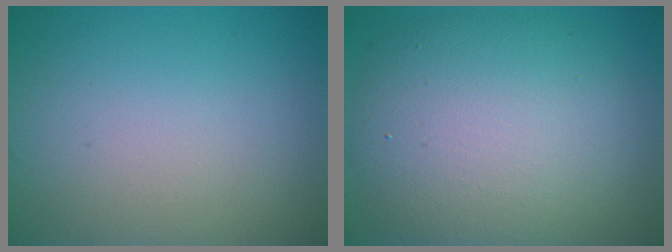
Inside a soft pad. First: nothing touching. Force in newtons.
{"total": 10.1, "press": 10.1, "slide": 0.5}